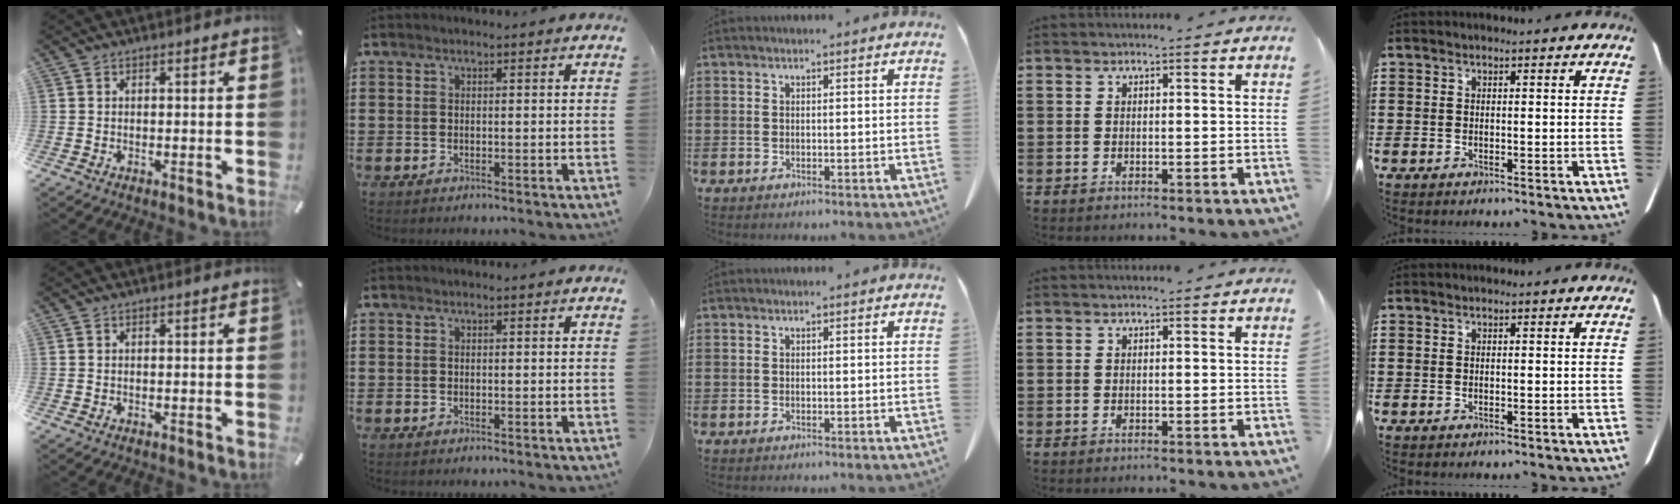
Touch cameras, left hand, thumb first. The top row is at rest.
{}